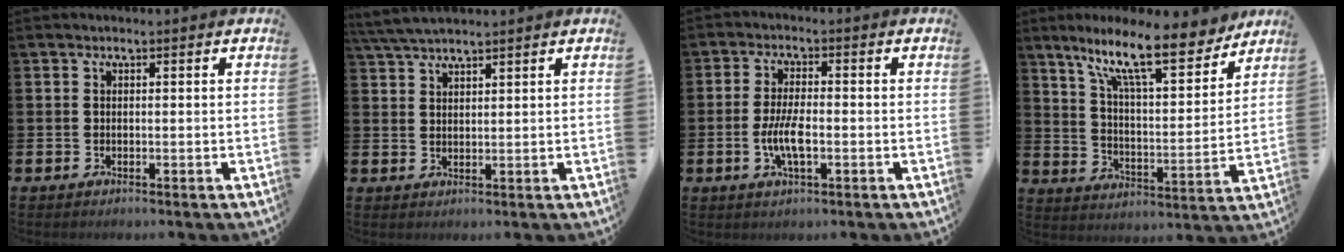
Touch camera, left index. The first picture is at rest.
{"total": 4.1, "force": [3.8, 0.6, 1.5], "torque": [-0.040, -0.008, 0.071]}
{"total": 4.7, "force": [-1.1, 1.6, 4.3], "torque": [-0.086, 0.000, -0.024]}
{"total": 13.6, "force": [10.6, 3.0, 8.1], "torque": [-0.158, -0.052, 0.178]}